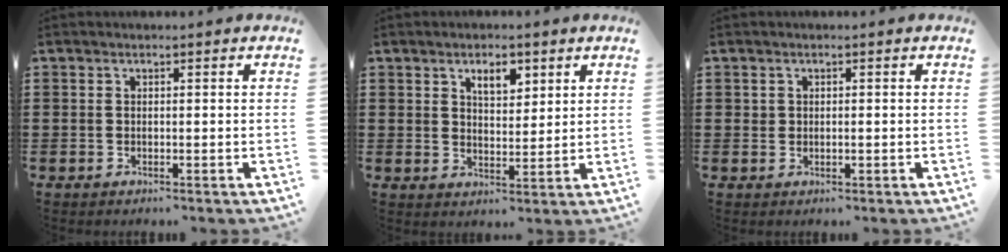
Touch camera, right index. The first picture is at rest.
{"total": 4.2, "force": [2.5, 2.1, 2.6], "torque": [-0.044, 0.002, 0.041]}
{"total": 0.7, "force": [0.2, 0.6, 0.4], "torque": [-0.009, 0.003, 0.003]}